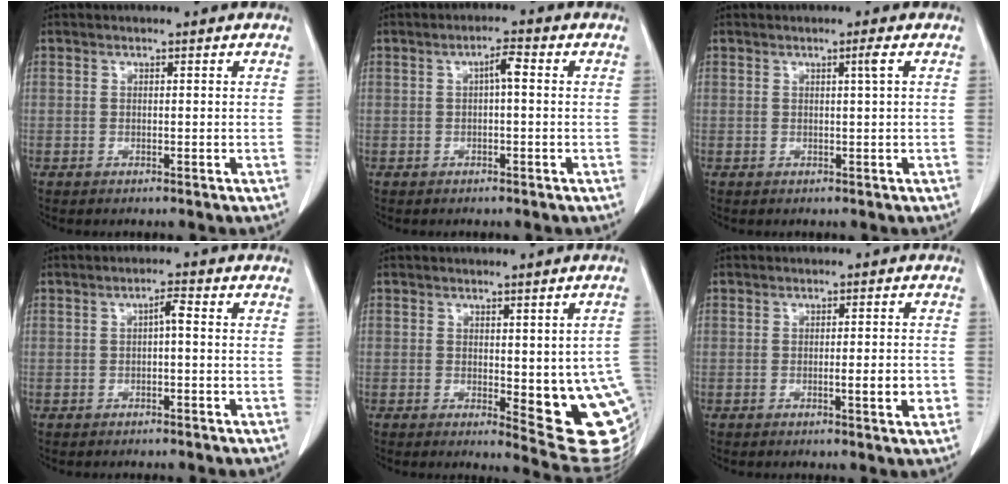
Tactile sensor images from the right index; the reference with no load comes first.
{"total": 2.5, "force": [0.2, 0.4, 2.4], "torque": [-0.040, 0.005, 0.004]}
{"total": 1.2, "force": [0.4, -0.5, 1.0], "torque": [-0.021, -0.003, 0.009]}
{"total": 1.8, "force": [-0.1, 0.3, 1.8], "torque": [-0.030, 0.005, -0.001]}
{"total": 14.3, "force": [-1.8, 4.5, 13.4], "torque": [-0.126, -0.008, -0.003]}
{"total": 3.8, "force": [-0.9, 0.3, 3.7], "torque": [-0.048, -0.001, -0.011]}